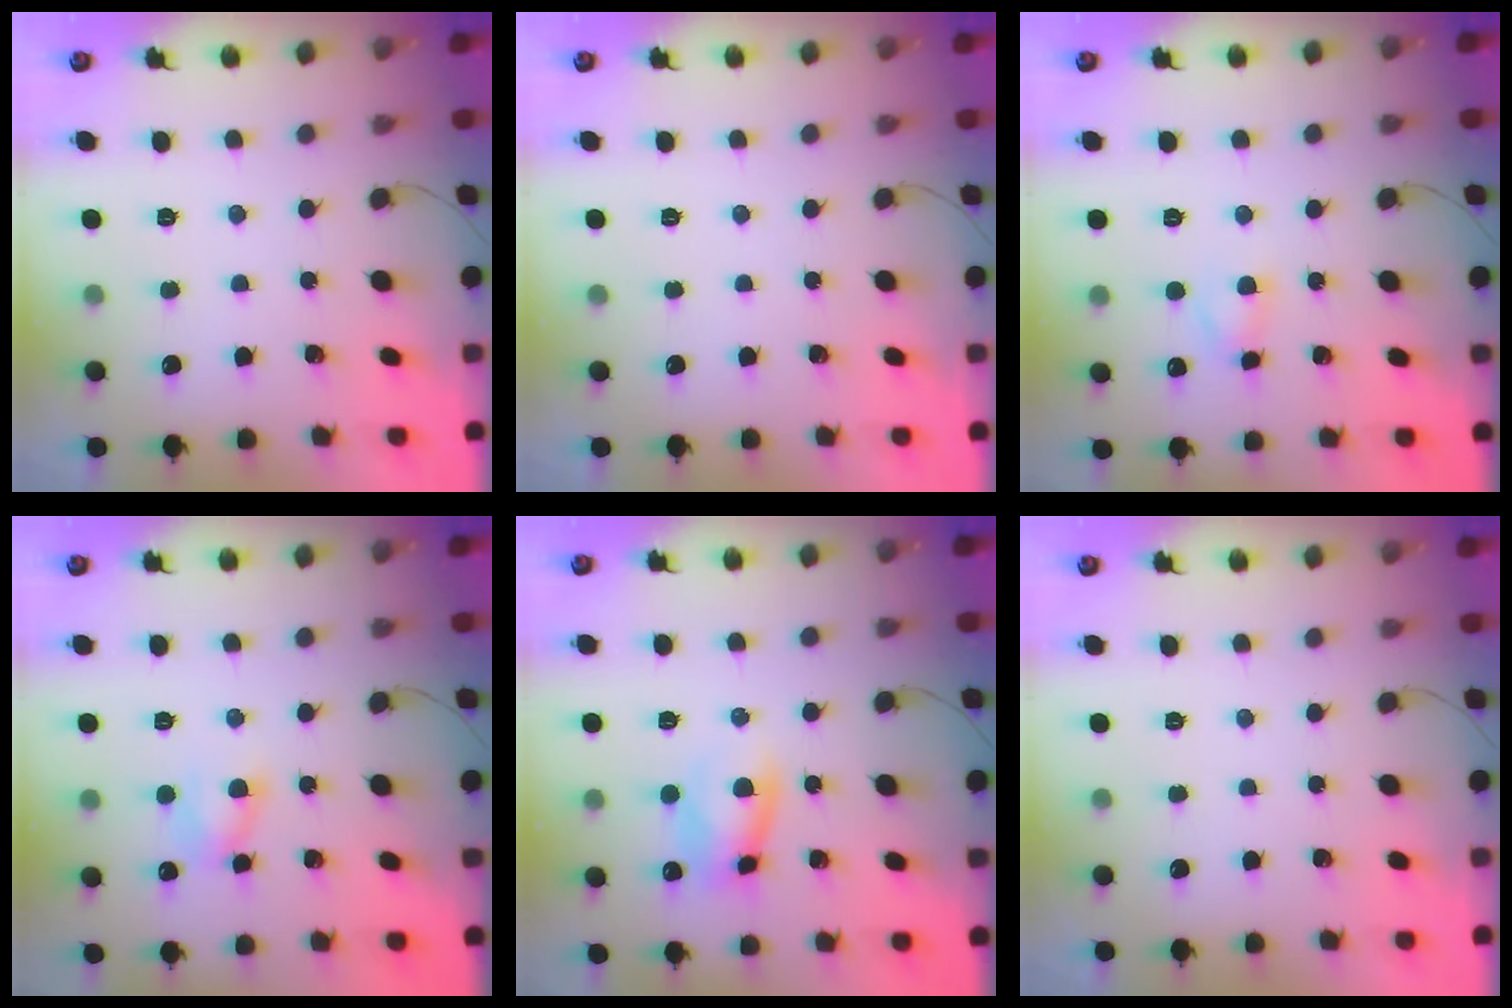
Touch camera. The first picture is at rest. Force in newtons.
{"total": 0.0}
{"total": 3.3, "press": 3.0, "slide": 1.3}
{"total": 5.1, "press": 5.1, "slide": 0.7}
{"total": 7.9, "press": 7.8, "slide": 0.6}
{"total": 0.0}